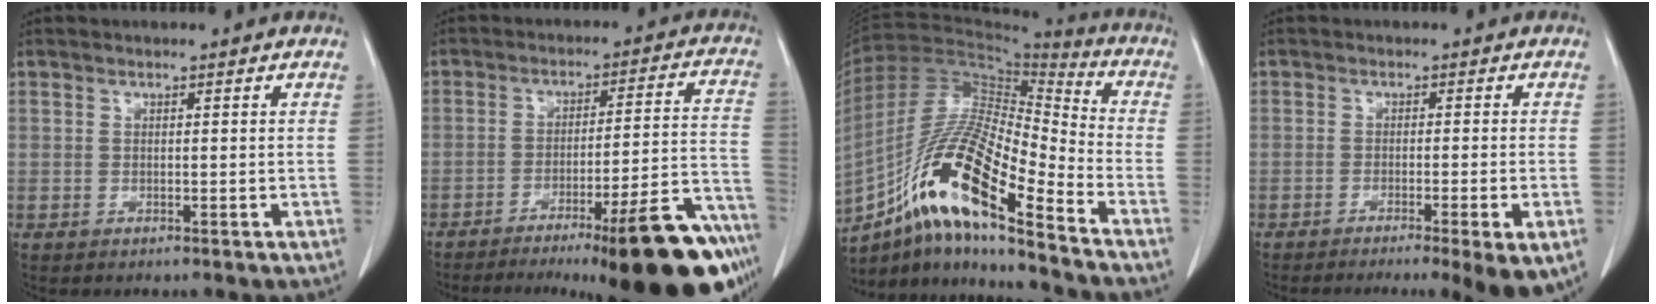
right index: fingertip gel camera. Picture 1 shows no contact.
{"total": 22.9, "force": [-15.7, 2.3, 16.6], "torque": [-0.137, 0.026, -0.225]}
{"total": 18.5, "force": [-10.7, 2.6, 14.8], "torque": [-0.290, 0.001, -0.191]}
{"total": 9.4, "force": [-5.9, 0.6, 7.3], "torque": [-0.086, -0.014, -0.084]}